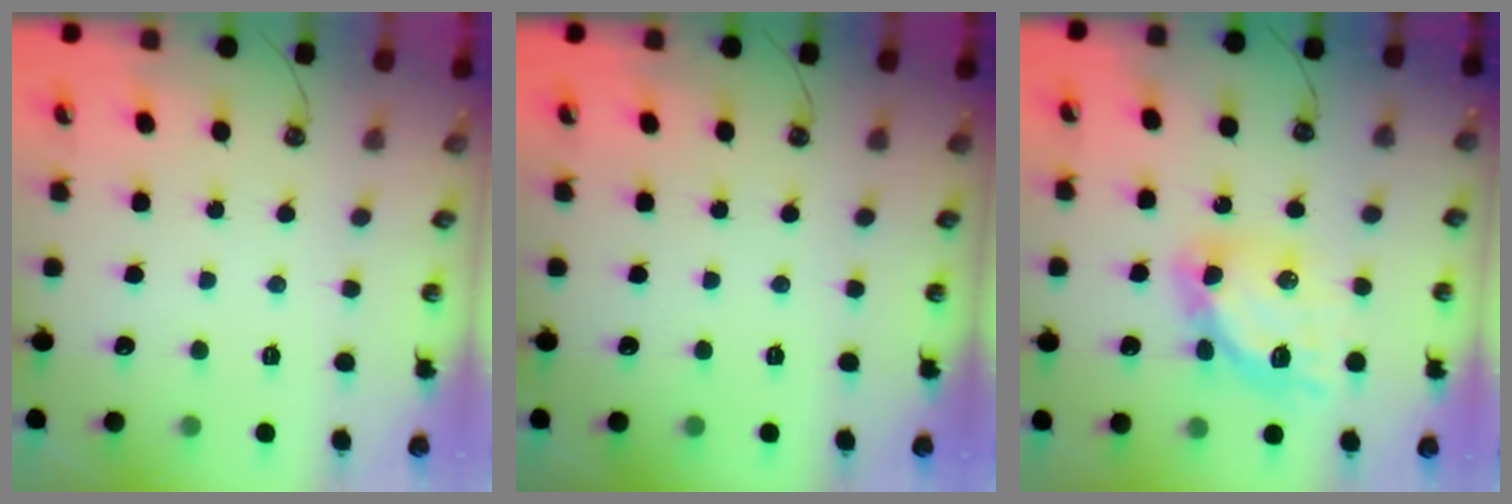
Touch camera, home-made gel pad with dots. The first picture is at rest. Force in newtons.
{"total": 0.0}
{"total": 12.0, "press": 12.0, "slide": 1.3}